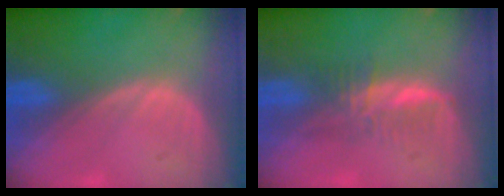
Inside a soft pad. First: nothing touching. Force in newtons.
{"total": 3.4, "press": 3.4, "slide": 0.6}